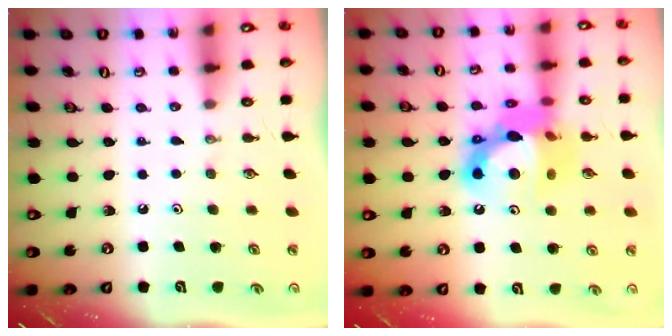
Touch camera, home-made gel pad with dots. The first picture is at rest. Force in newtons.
{"total": 16.4, "press": 16.3, "slide": 1.6}